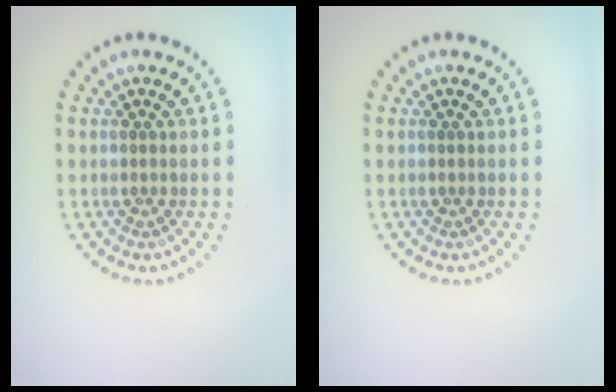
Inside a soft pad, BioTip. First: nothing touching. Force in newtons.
{"total": 0.0}